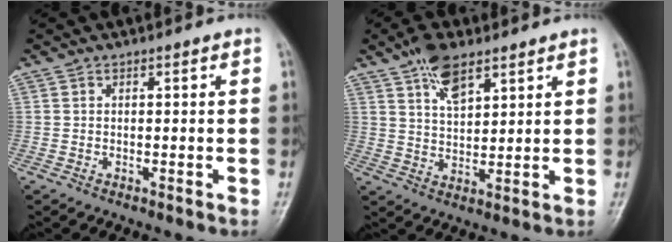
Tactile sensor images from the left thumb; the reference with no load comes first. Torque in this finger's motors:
{"motor_torque": [1.50, 0.30, 0.96, -0.38, 0.02]}